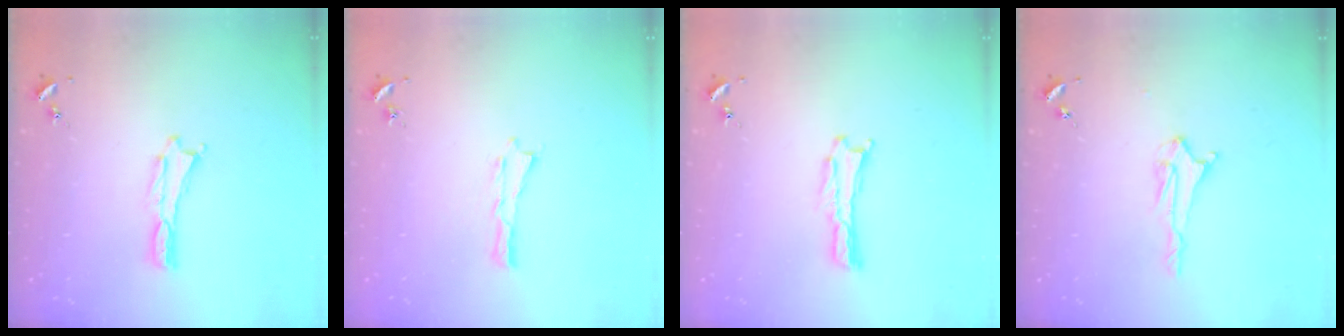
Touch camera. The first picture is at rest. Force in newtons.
{"total": 0.0}
{"total": 0.0}
{"total": 2.1, "press": 2.0, "slide": 0.4}